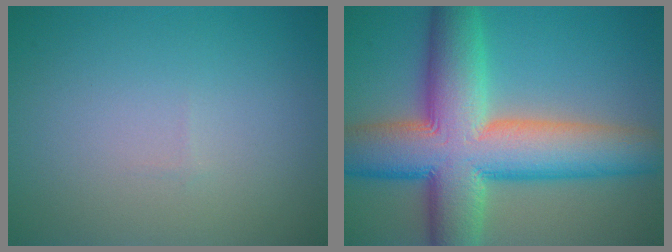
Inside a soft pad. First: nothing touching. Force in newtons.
{"total": 13.7, "press": 13.7, "slide": 0.5}